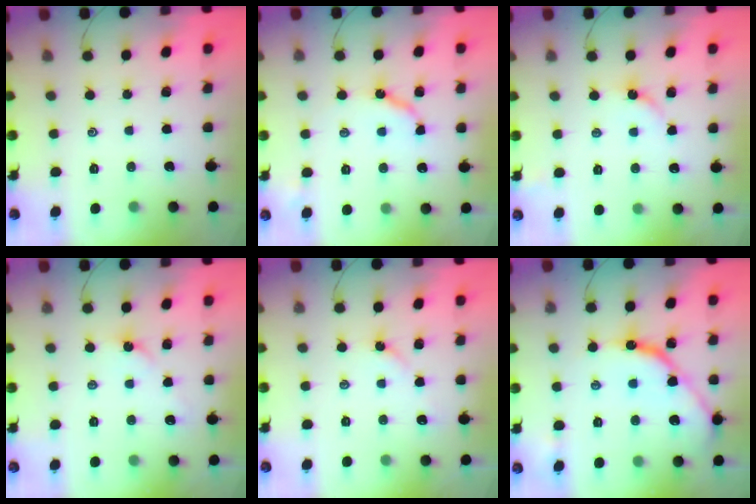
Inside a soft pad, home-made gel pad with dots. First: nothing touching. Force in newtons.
{"total": 6.7, "press": 6.7, "slide": 0.5}
{"total": 3.4, "press": 3.4, "slide": 0.5}
{"total": 2.6, "press": 2.5, "slide": 0.5}
{"total": 3.3, "press": 3.2, "slide": 0.6}
{"total": 12.5, "press": 12.5, "slide": 0.9}